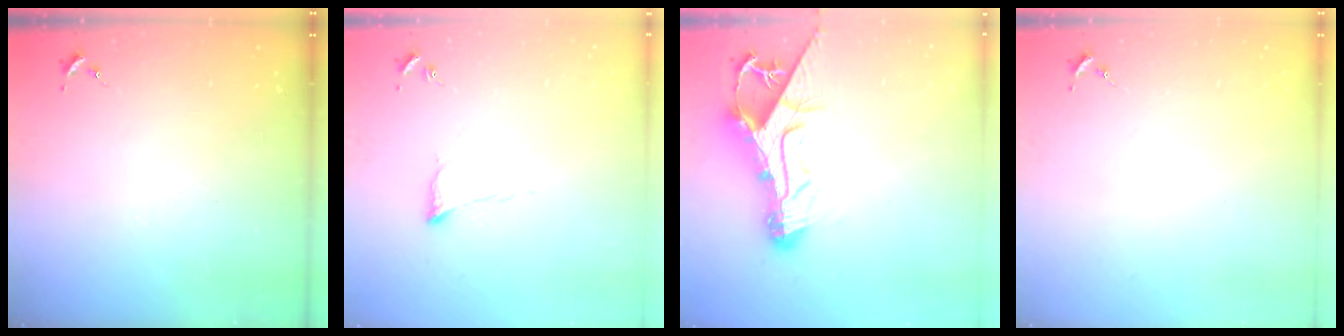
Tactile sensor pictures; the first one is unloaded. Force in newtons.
{"total": 5.6, "press": 5.5, "slide": 0.8}
{"total": 15.9, "press": 15.8, "slide": 1.8}
{"total": 0.0}